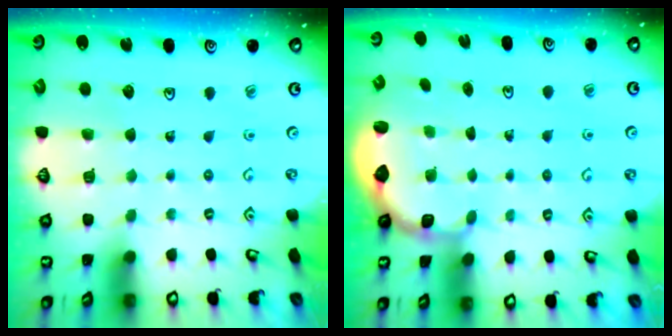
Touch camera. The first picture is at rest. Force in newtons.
{"total": 2.7, "press": 2.3, "slide": 1.5}